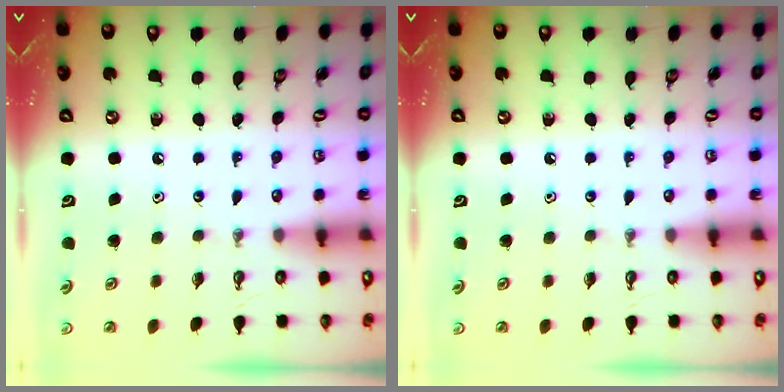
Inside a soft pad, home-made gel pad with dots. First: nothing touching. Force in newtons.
{"total": 0.0}